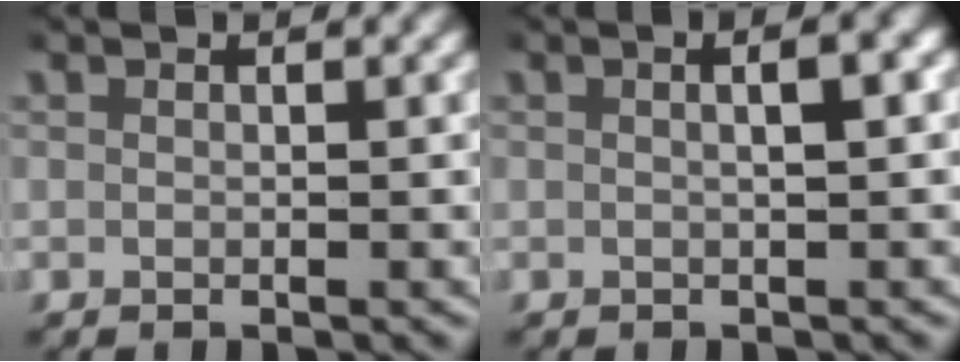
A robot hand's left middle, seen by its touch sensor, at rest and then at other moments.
{"total": 2.0, "force": [0.2, 0.4, 1.9], "torque": [-0.026, 0.010, 0.001]}